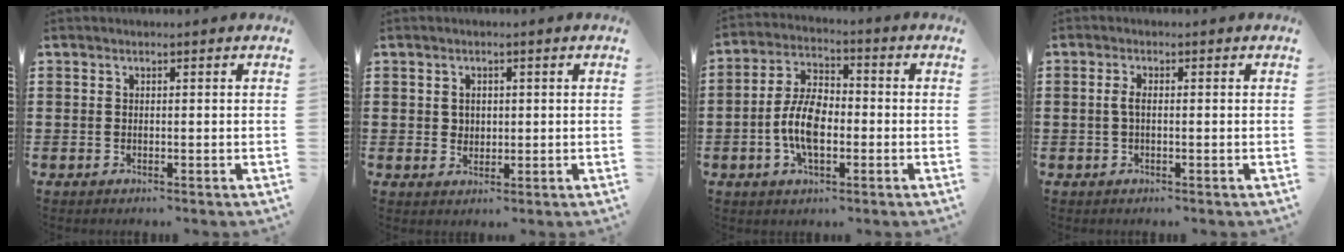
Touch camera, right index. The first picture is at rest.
{"total": 1.7, "force": [0.5, 1.5, 0.6], "torque": [-0.016, 0.009, 0.008]}
{"total": 8.0, "force": [-1.9, 4.2, 6.5], "torque": [-0.149, 0.003, -0.041]}
{"total": 1.9, "force": [-0.2, 0.6, 1.8], "torque": [-0.048, -0.003, -0.009]}